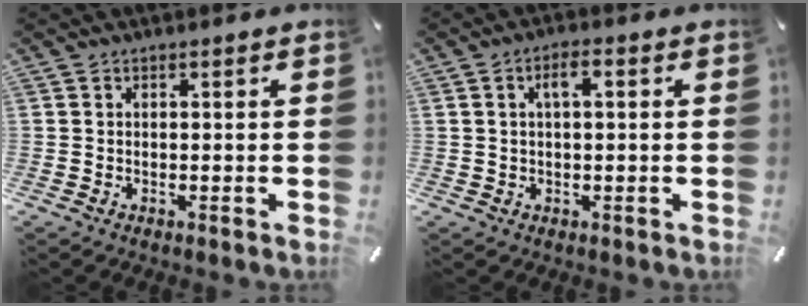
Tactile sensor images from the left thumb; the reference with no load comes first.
{"total": 4.0, "force": [1.0, 1.6, 3.6], "torque": [-0.072, 0.010, 0.014]}